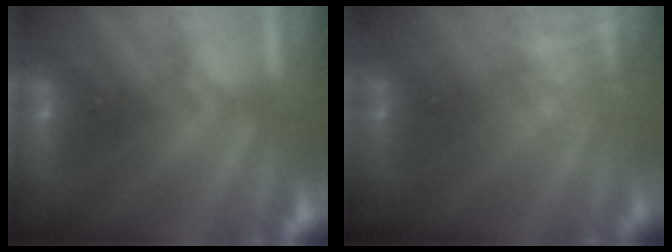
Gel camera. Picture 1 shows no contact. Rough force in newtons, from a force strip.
{"total": 4.4}